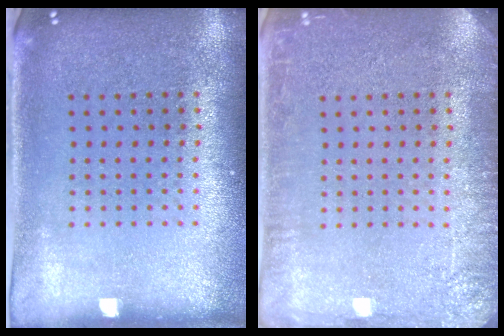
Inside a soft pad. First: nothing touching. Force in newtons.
{"total": 2.9, "press": 2.9, "slide": 0.4}